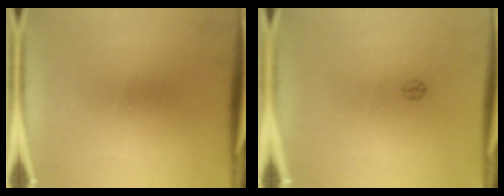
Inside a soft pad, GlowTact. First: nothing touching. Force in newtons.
{"total": 1.0}